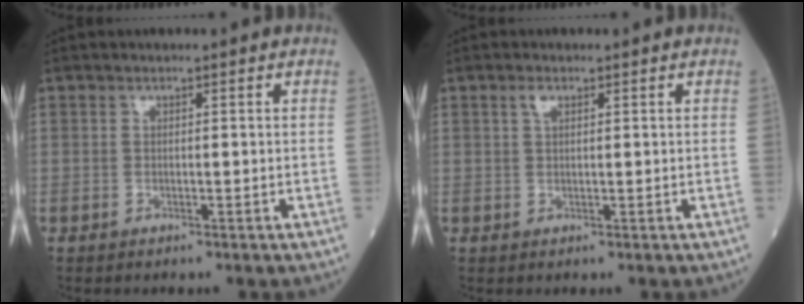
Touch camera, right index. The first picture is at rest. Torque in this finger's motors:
{"motor_torque": [0.22, 0.12, 0.12, 0.03]}